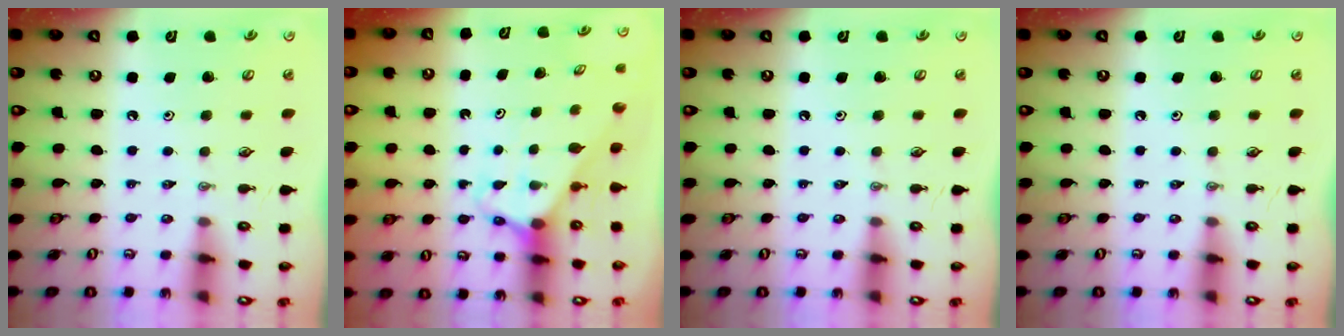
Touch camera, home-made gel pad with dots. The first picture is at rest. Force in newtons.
{"total": 2.8, "press": 2.8, "slide": 0.1}
{"total": 0.0}
{"total": 0.0}